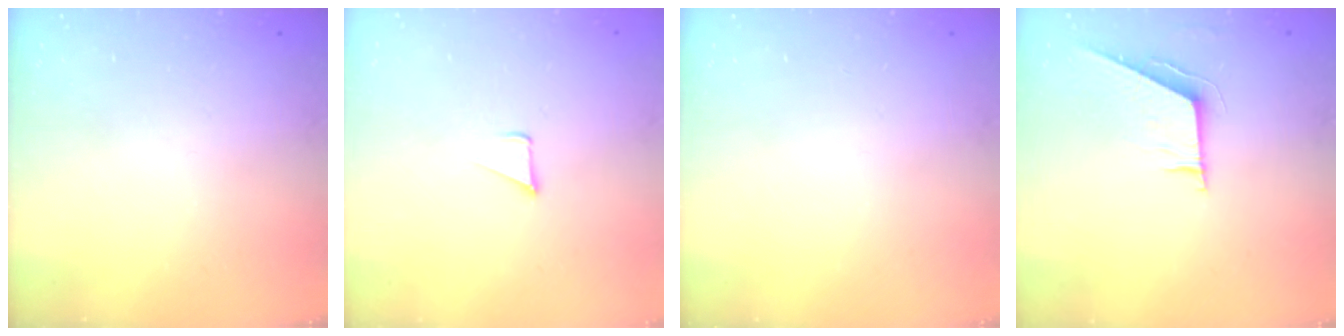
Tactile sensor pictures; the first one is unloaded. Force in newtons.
{"total": 1.5, "press": 1.5, "slide": 0.1}
{"total": 0.0}
{"total": 6.3, "press": 6.3, "slide": 0.7}